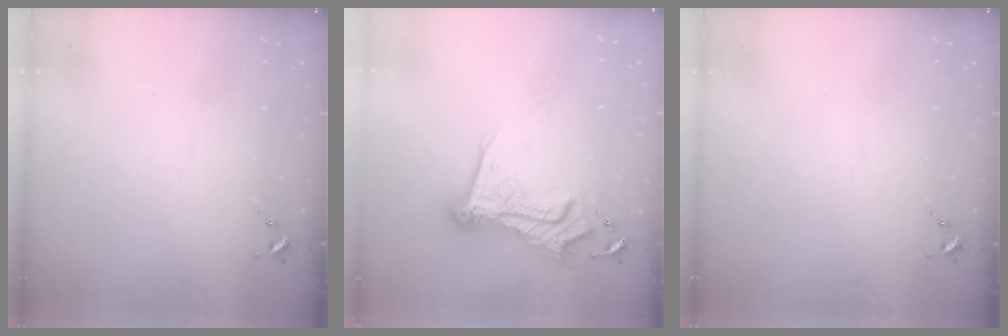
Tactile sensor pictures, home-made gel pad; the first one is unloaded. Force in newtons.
{"total": 15.7, "press": 15.6, "slide": 1.6}
{"total": 0.0}